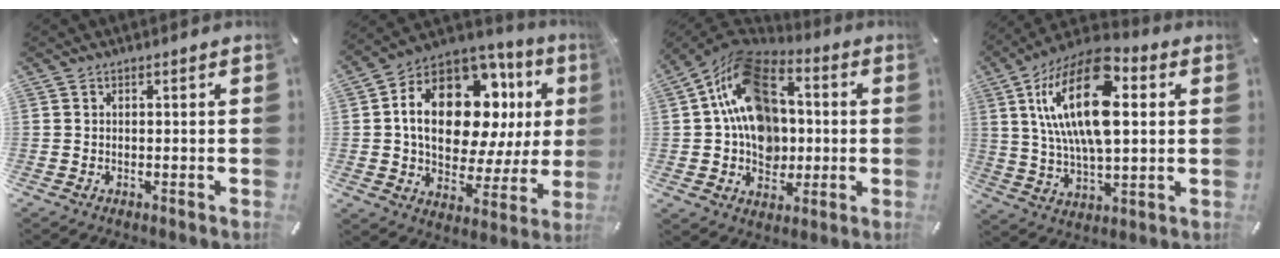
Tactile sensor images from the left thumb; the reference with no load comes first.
{"total": 22.0, "force": [5.8, 13.6, 16.3], "torque": [-0.267, -0.034, 0.096]}
{"total": 18.8, "force": [2.4, 14.8, 11.4], "torque": [-0.209, -0.008, 0.043]}
{"total": 22.1, "force": [6.7, 11.1, 17.9], "torque": [-0.356, -0.013, 0.103]}